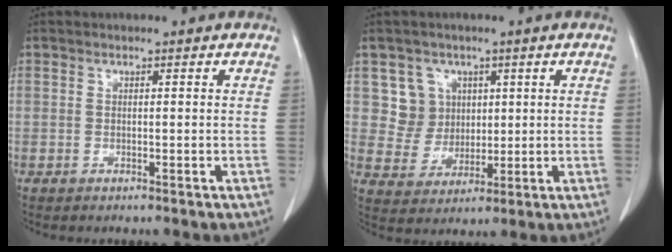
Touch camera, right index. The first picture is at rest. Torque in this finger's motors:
{"motor_torque": [0.03, 0.01, 0.00, -0.01]}